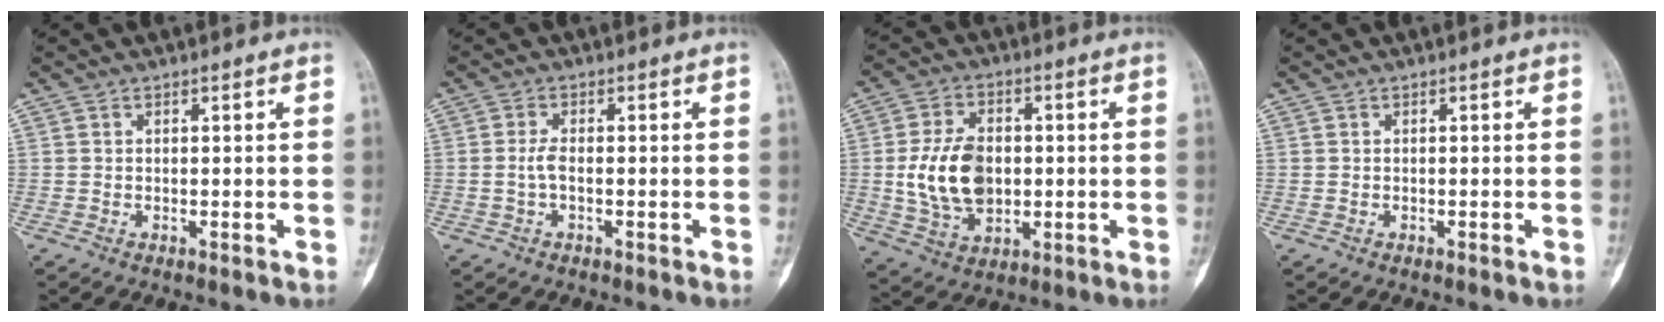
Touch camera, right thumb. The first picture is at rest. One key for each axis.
{"total": 2.4, "fx": -0.5, "fy": 0.9, "fz": 2.1, "tx": -0.051, "ty": 0.002, "tz": -0.010}
{"total": 12.7, "fx": -0.2, "fy": 8.5, "fz": 9.4, "tx": -0.158, "ty": 0.003, "tz": 0.005}
{"total": 0.0}